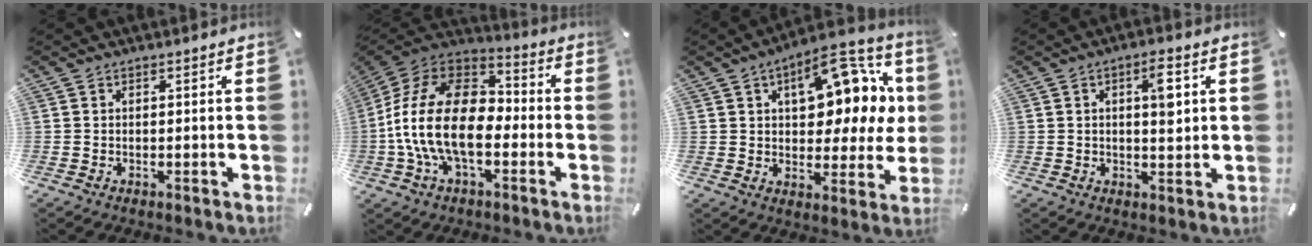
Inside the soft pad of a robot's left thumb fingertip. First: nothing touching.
{"total": 20.6, "force": [-5.0, 12.0, 16.0], "torque": [-0.327, 0.028, -0.083]}
{"total": 18.1, "force": [7.1, 9.5, 13.7], "torque": [-0.173, -0.046, 0.118]}
{"total": 6.3, "force": [1.6, 2.3, 5.6], "torque": [-0.082, -0.007, 0.019]}